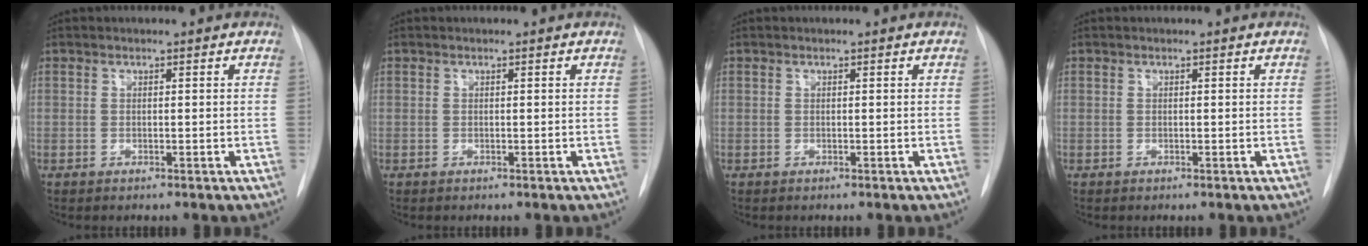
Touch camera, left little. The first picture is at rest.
{"total": 0.0}
{"total": 0.0}
{"total": 0.0}